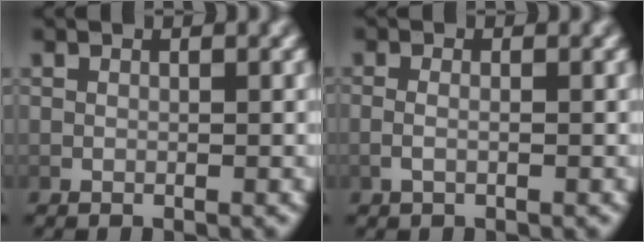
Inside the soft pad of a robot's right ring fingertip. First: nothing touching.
{"total": 1.1, "force": [-0.5, 0.3, 1.0], "torque": [-0.029, -0.007, -0.005]}